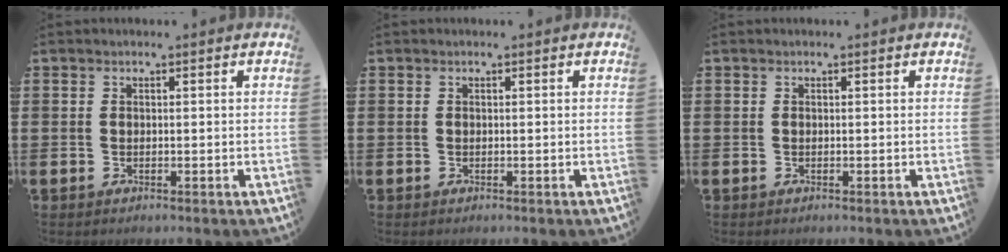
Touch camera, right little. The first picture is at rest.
{"total": 0.0}
{"total": 0.0}